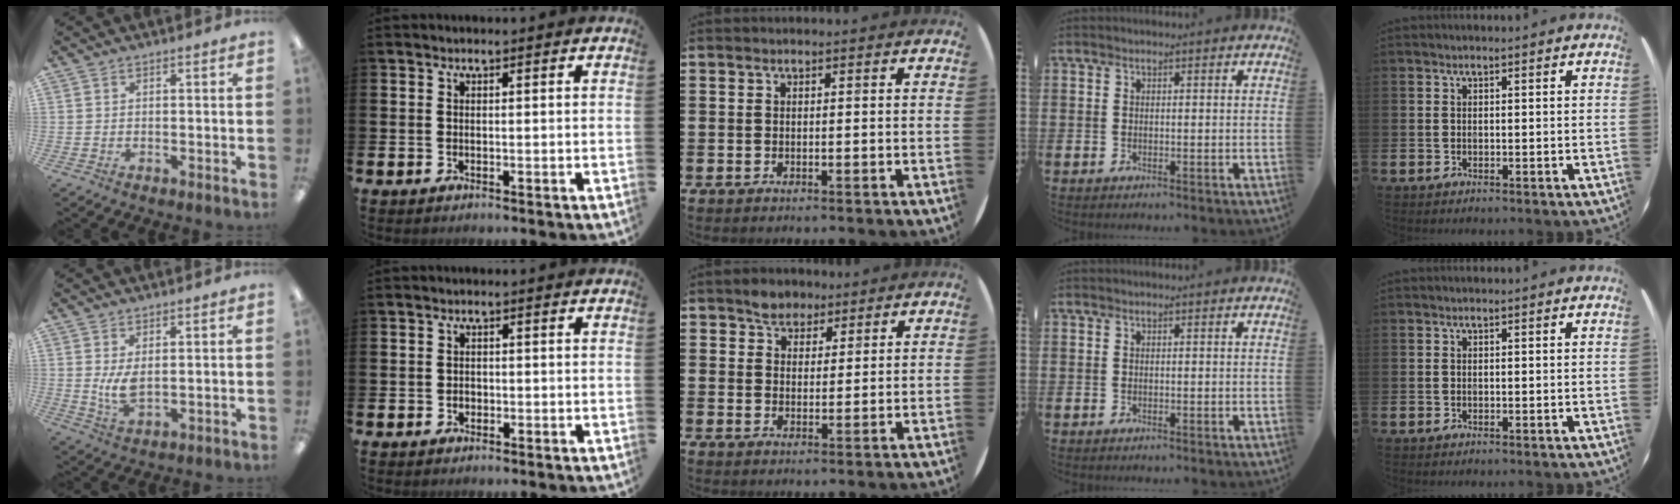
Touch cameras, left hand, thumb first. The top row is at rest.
{"thumb": {"total": 5.7, "force": [1.2, 2.6, 4.9], "torque": [-0.104, -0.008, 0.016]}, "index": {"total": 1.0, "force": [-0.2, 0.9, 0.4], "torque": [-0.006, 0.005, -0.008]}, "middle": {"total": 3.5, "force": [3.0, 1.9, 0.2], "torque": [-0.005, 0.002, 0.057]}}